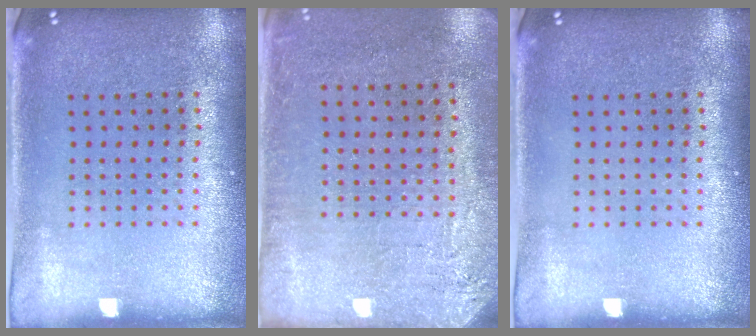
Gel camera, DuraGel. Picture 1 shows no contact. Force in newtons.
{"total": 2.7, "press": 2.4, "slide": 1.3}
{"total": 0.0}